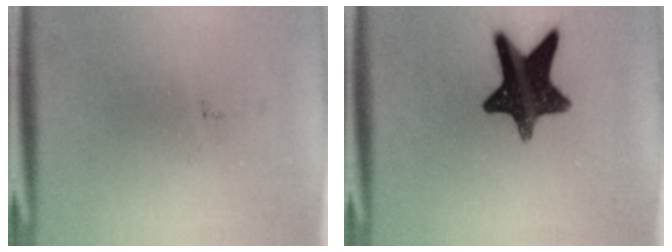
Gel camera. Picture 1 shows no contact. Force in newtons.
{"total": 13.5}